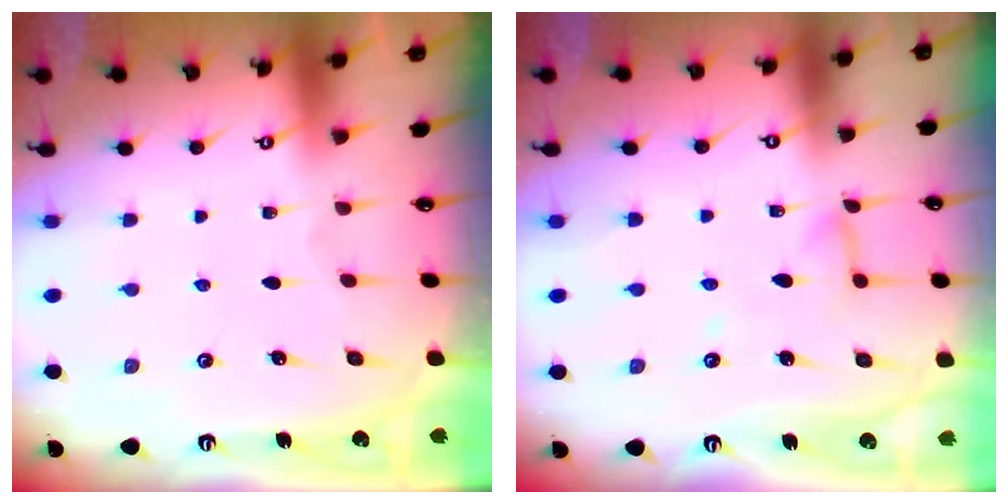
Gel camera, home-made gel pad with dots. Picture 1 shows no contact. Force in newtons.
{"total": 5.9, "press": 5.9, "slide": 0.5}